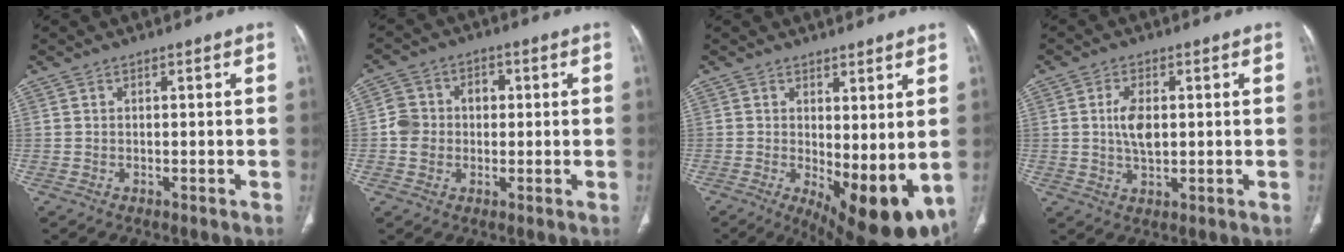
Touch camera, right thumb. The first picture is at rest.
{"total": 6.6, "force": [-0.1, 5.8, 3.0], "torque": [-0.035, 0.021, -0.006]}
{"total": 13.8, "force": [-1.6, 5.5, 12.5], "torque": [-0.178, -0.027, -0.002]}
{"total": 5.5, "force": [0.6, 2.9, 4.6], "torque": [-0.088, -0.002, 0.014]}